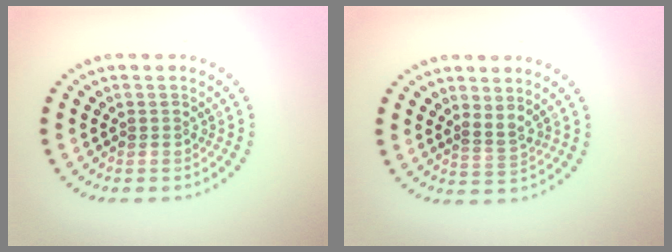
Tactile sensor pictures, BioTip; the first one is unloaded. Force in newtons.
{"total": 1.5, "press": 1.0, "slide": 1.1}